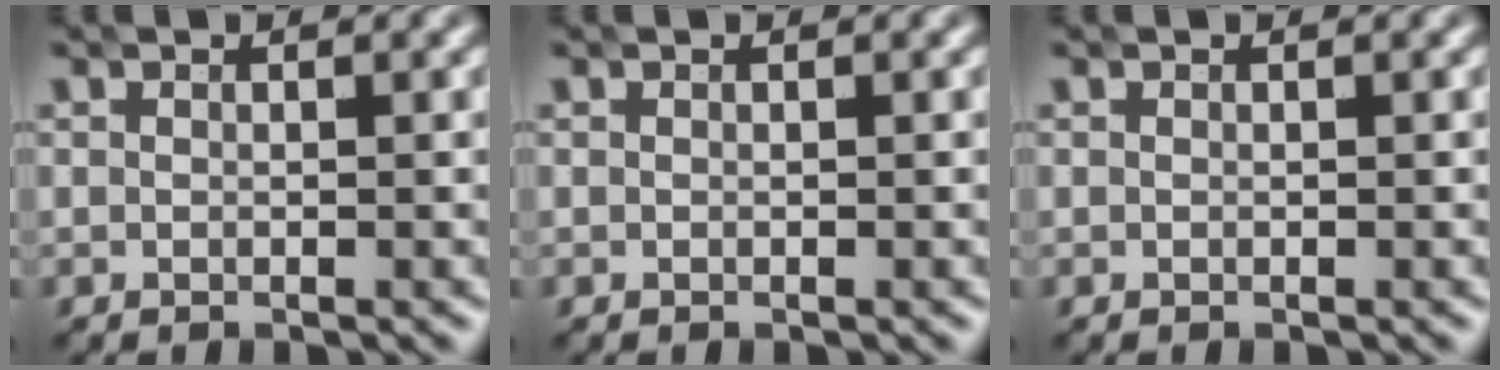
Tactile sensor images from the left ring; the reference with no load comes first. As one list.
[{"total": 0.0}, {"total": 0.0}]